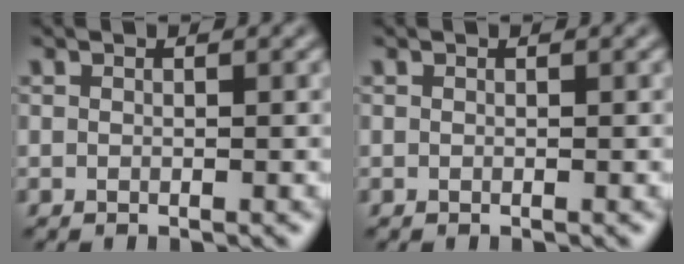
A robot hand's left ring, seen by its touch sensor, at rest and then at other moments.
{"total": 0.0}